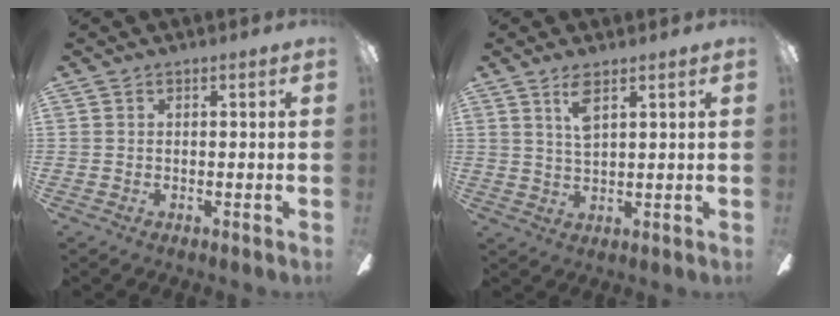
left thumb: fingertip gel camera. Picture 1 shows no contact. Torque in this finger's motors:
{"motor_torque": [0.03, -0.48, -0.10, 0.09, -0.06]}